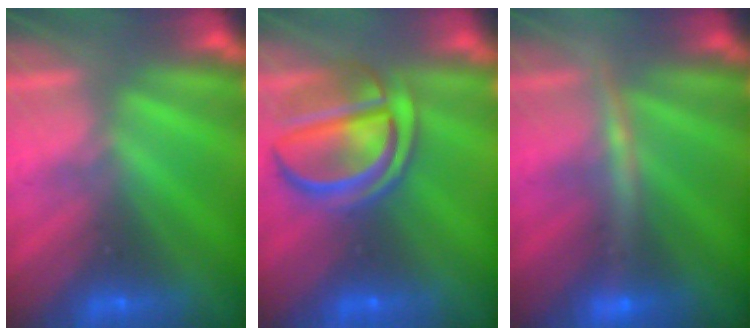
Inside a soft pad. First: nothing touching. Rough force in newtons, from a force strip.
{"total": 6.9}
{"total": 2.5}